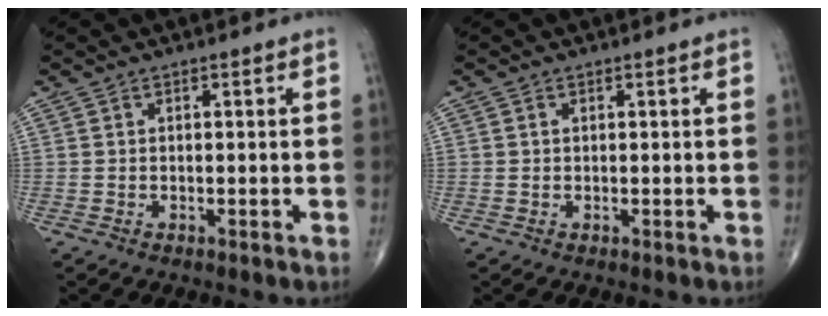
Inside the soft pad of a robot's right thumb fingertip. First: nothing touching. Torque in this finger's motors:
{"motor_torque": [-0.13, -0.07, -0.23, -0.06, -0.06]}